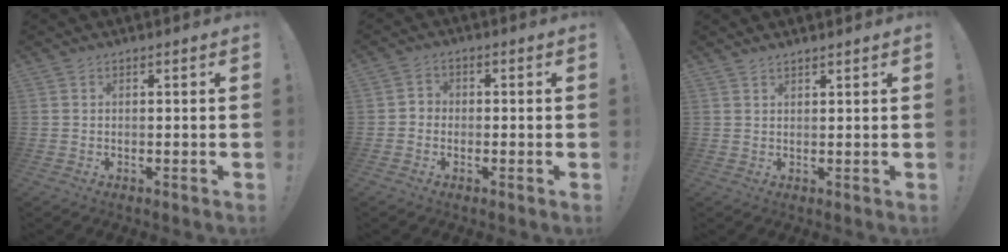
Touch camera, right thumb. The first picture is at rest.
{"total": 3.0, "force": [-2.0, 2.1, 0.9], "torque": [-0.019, 0.014, -0.035]}
{"total": 1.2, "force": [1.2, -0.1, 0.1], "torque": [-0.003, -0.009, 0.024]}